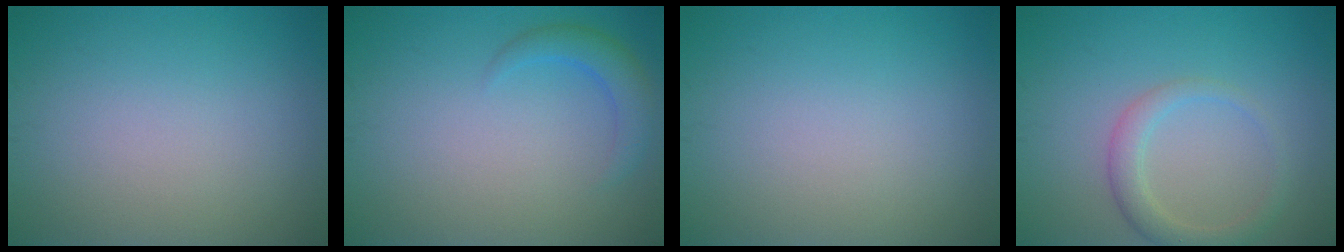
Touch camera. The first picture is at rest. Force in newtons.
{"total": 2.4, "press": 2.4, "slide": 0.2}
{"total": 0.0}
{"total": 2.5, "press": 2.5, "slide": 0.2}